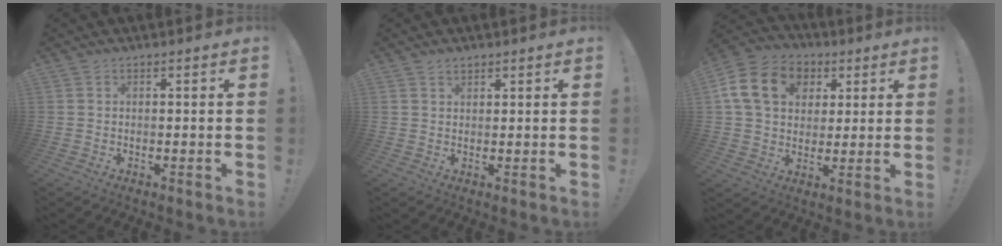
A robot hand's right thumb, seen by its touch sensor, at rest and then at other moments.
{"total": 1.7, "force": [1.4, 0.7, 0.6], "torque": [-0.001, -0.010, 0.024]}
{"total": 17.2, "force": [5.2, 13.1, 9.8], "torque": [-0.147, -0.006, 0.101]}